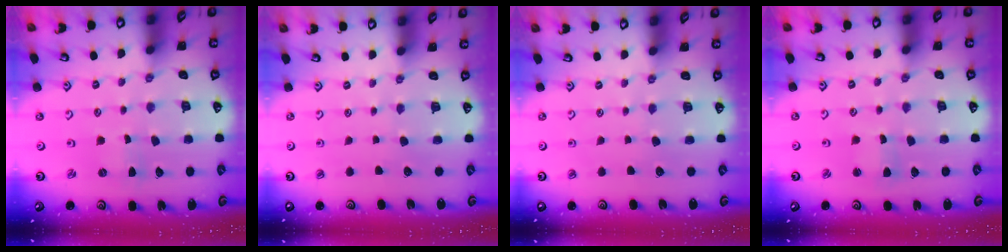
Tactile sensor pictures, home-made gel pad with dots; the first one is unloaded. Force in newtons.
{"total": 0.0}
{"total": 0.0}
{"total": 2.0, "press": 2.0, "slide": 0.3}